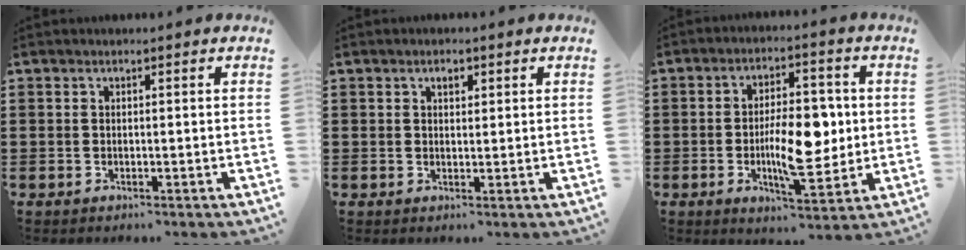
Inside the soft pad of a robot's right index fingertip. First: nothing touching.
{"total": 1.4, "force": [0.7, 0.8, 0.8], "torque": [-0.018, 0.007, 0.012]}
{"total": 10.2, "force": [-0.7, 4.5, 9.1], "torque": [-0.144, 0.002, -0.016]}